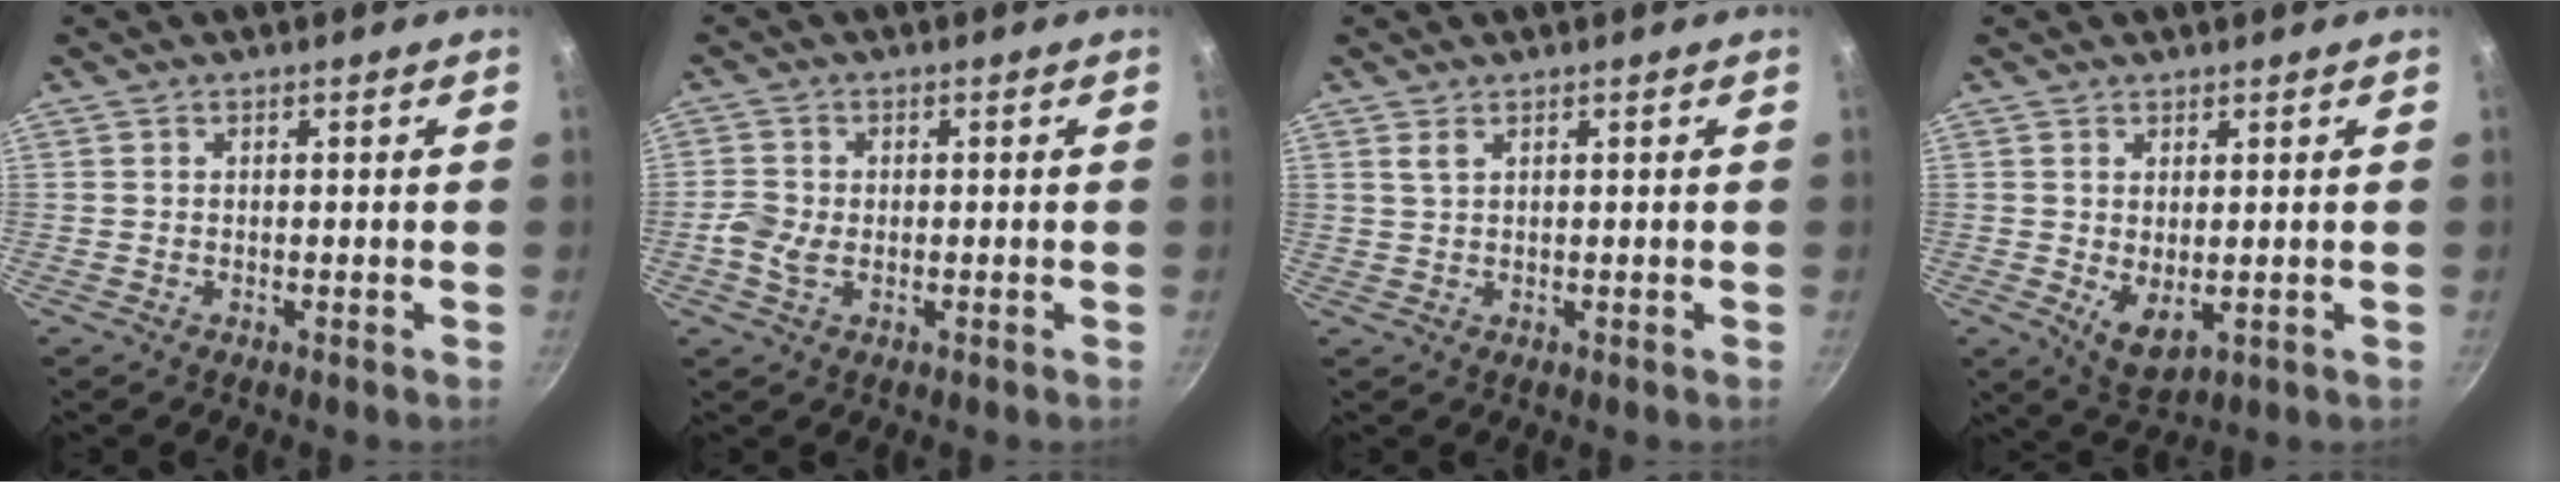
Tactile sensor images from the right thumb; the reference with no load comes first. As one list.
[{"total": 3.9, "force": [-0.7, 2.7, 2.8], "torque": [-0.063, 0.004, -0.018]}, {"total": 1.5, "force": [0.9, 0.7, 1.1], "torque": [-0.020, -0.002, 0.019]}, {"total": 5.5, "force": [0.3, 2.8, 4.8], "torque": [-0.074, -0.021, 0.015]}]